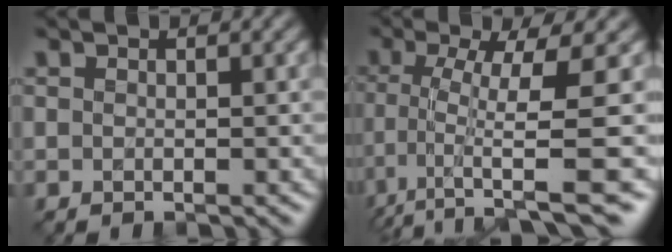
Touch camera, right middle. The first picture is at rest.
{"total": 7.5, "force": [-1.9, 1.8, 7.1], "torque": [-0.124, -0.003, -0.035]}